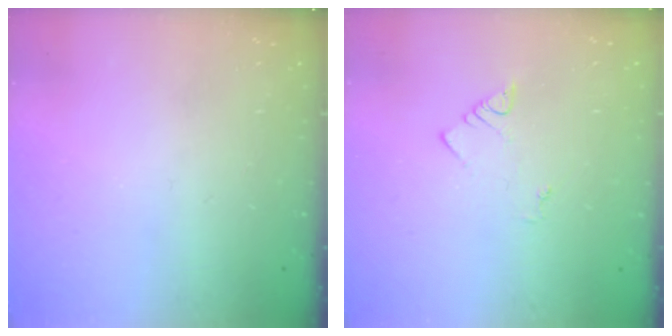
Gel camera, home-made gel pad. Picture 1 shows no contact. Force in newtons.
{"total": 2.1, "press": 2.1, "slide": 0.3}